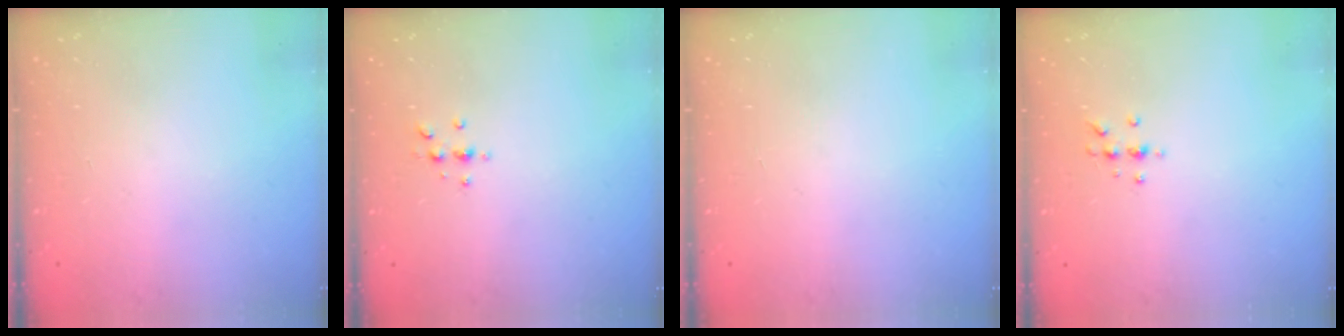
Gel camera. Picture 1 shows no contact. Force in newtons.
{"total": 3.9, "press": 3.9, "slide": 0.6}
{"total": 0.0}
{"total": 4.0, "press": 3.8, "slide": 1.2}